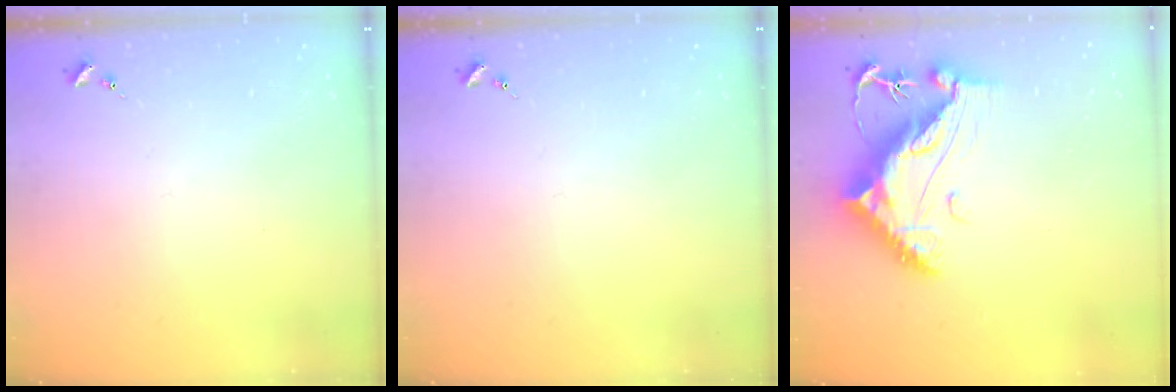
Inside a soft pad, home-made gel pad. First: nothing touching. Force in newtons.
{"total": 0.0}
{"total": 13.5, "press": 13.4, "slide": 1.3}